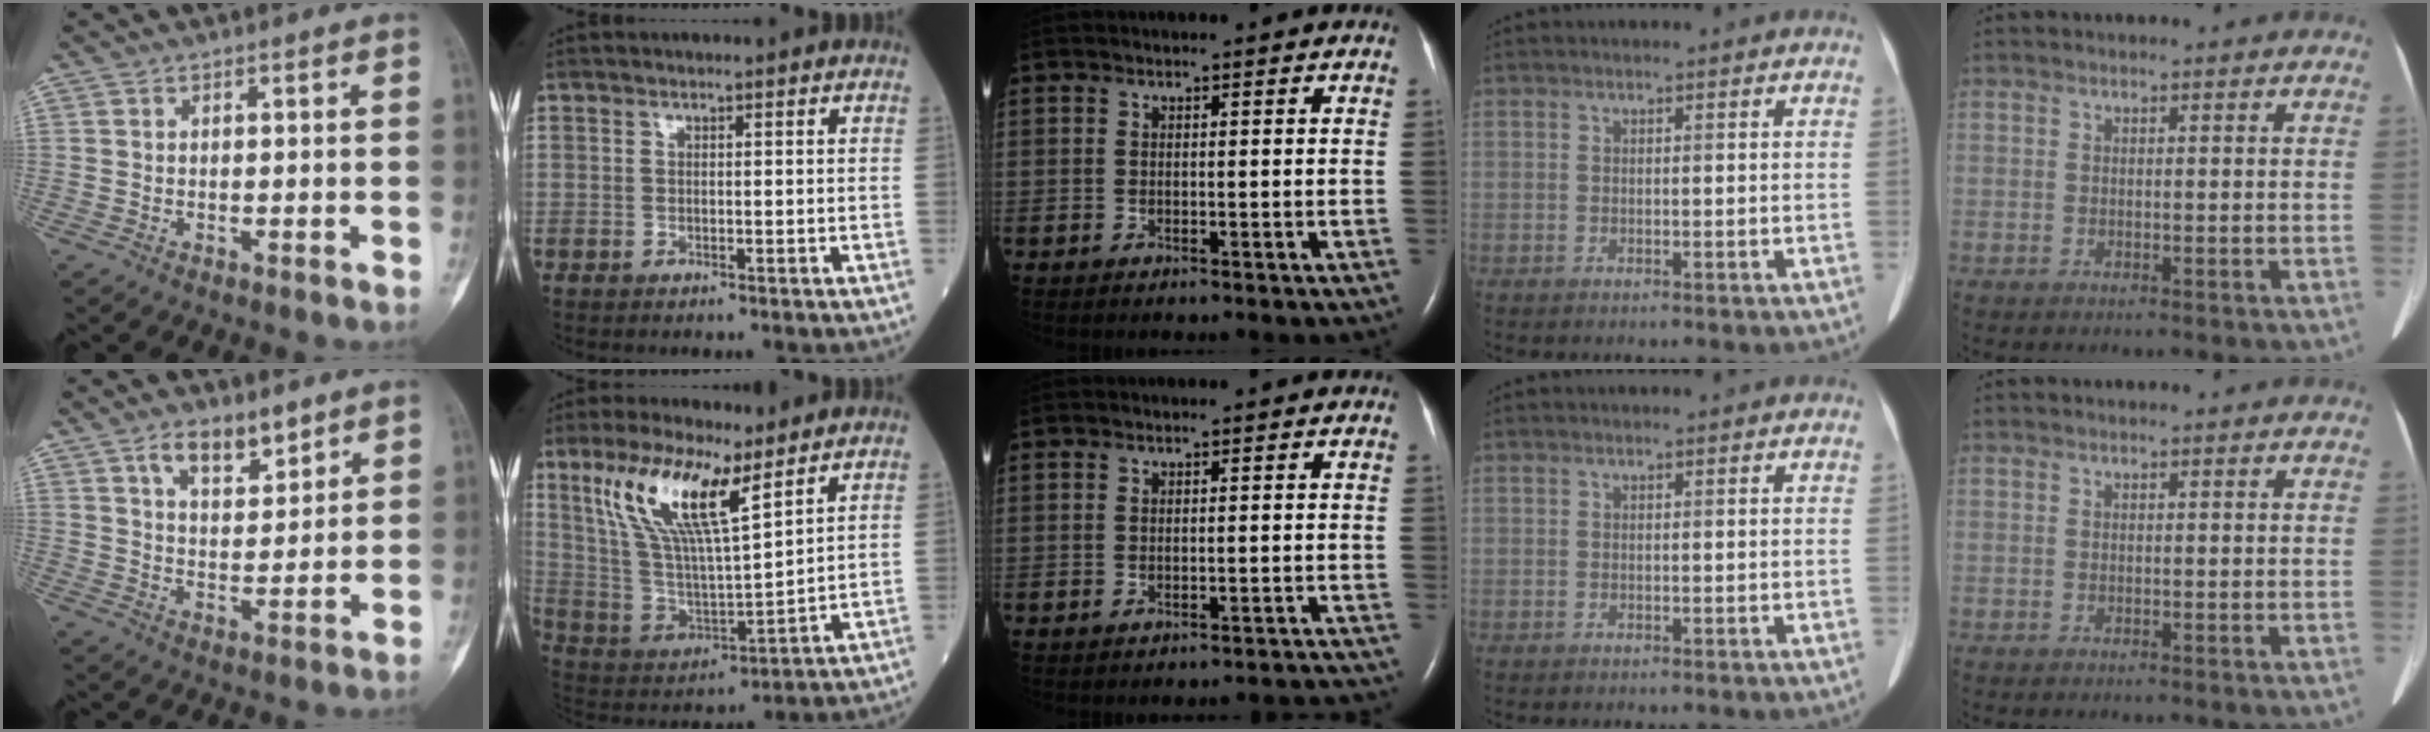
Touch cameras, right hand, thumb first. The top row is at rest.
{"thumb": {"total": 8.2, "force": [5.2, 4.0, 5.0], "torque": [-0.057, -0.033, 0.090]}, "index": {"total": 14.6, "force": [8.3, 2.9, 11.7], "torque": [-0.244, 0.008, 0.164]}, "middle": {"total": 4.9, "force": [-4.7, 1.2, 0.5], "torque": [0.009, 0.006, -0.045]}}